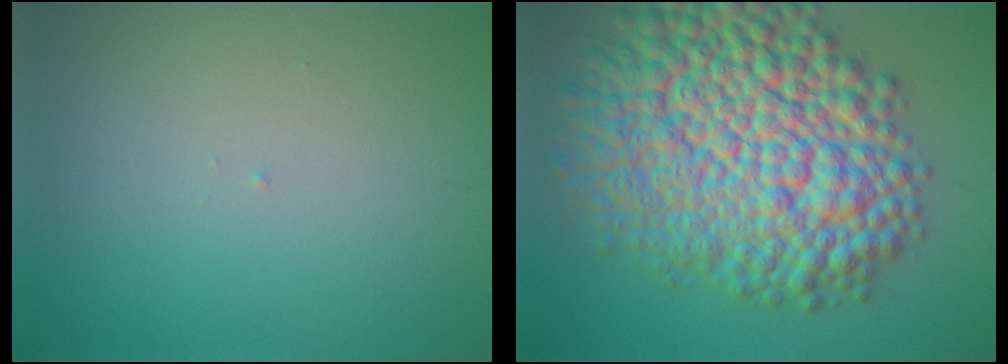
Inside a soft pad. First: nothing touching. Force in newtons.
{"total": 15.8, "press": 15.8, "slide": 0.5}